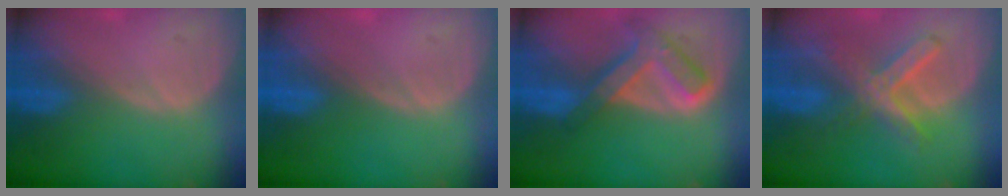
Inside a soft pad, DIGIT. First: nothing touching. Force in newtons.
{"total": 0.0}
{"total": 7.7, "press": 6.5, "slide": 4.1}
{"total": 7.3, "press": 6.3, "slide": 3.7}